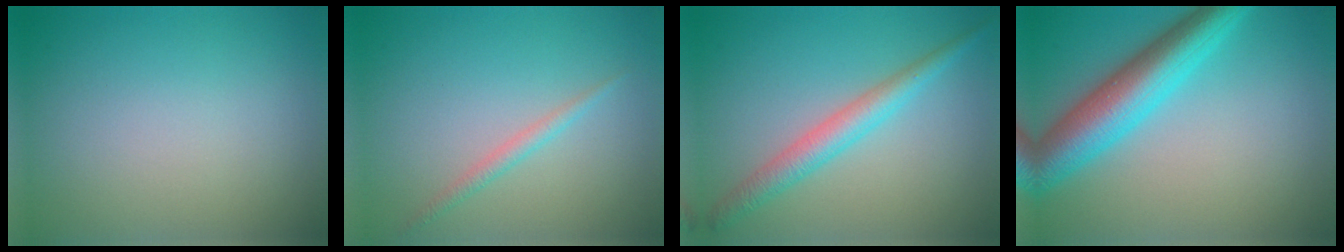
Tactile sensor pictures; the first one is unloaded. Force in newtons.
{"total": 1.3, "press": 1.3, "slide": 0.1}
{"total": 3.2, "press": 3.2, "slide": 0.1}
{"total": 6.9, "press": 6.9, "slide": 0.1}